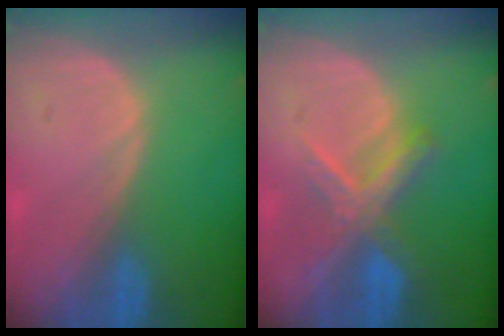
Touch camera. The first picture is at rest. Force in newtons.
{"total": 6.7, "press": 6.1, "slide": 2.9}